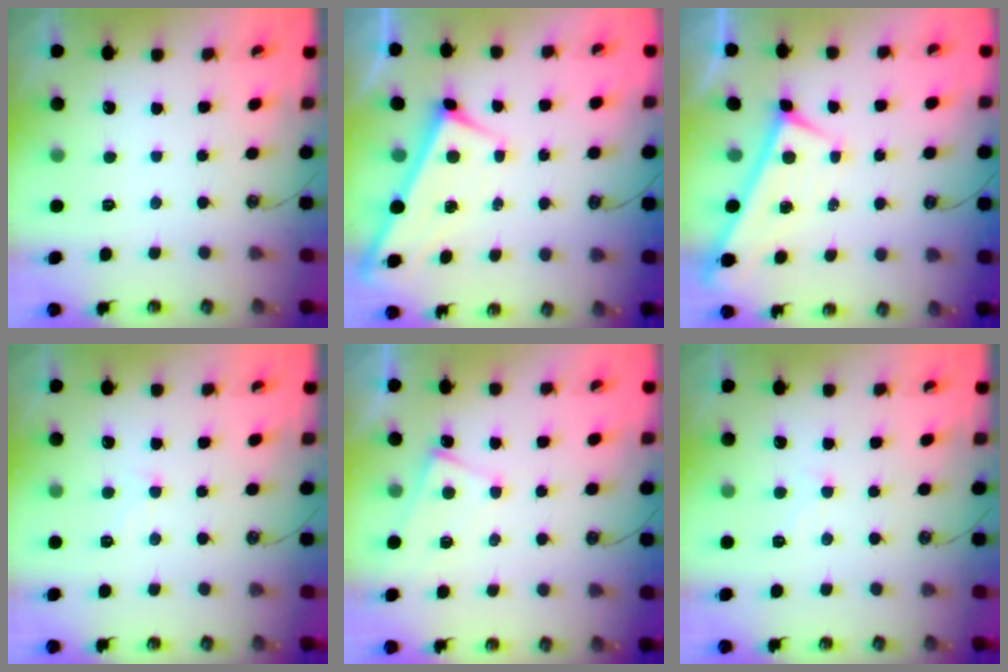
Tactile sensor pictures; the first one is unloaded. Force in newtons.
{"total": 1.8, "press": 1.8, "slide": 0.2}
{"total": 0.0}
{"total": 0.7, "press": 0.5, "slide": 0.5}
{"total": 3.3, "press": 3.3, "slide": 0.3}
{"total": 0.7, "press": 0.5, "slide": 0.5}